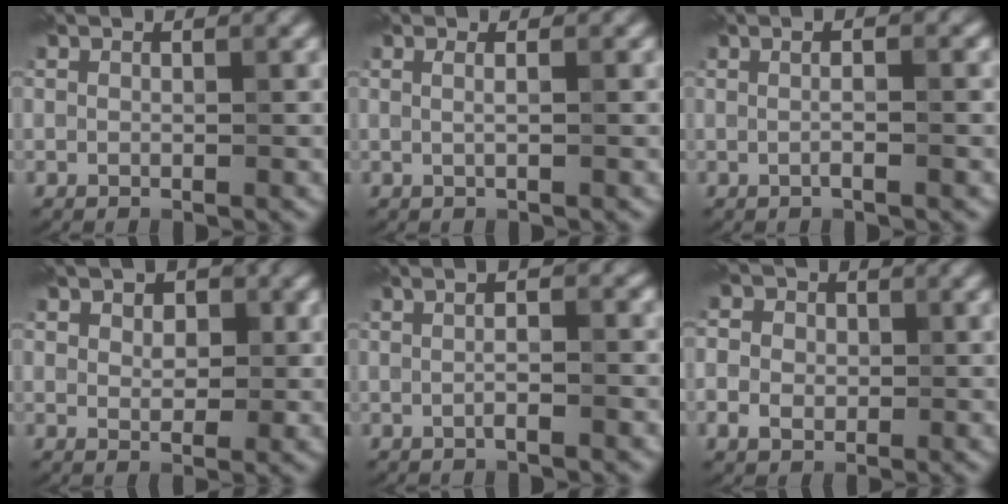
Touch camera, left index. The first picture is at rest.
{"total": 1.6, "force": [0.4, 0.7, 1.3], "torque": [-0.011, -0.006, -0.011]}
{"total": 2.8, "force": [0.5, 1.0, 2.5], "torque": [-0.010, 0.000, -0.014]}
{"total": 3.3, "force": [1.4, 2.1, 2.1], "torque": [-0.021, 0.008, 0.011]}
{"total": 2.5, "force": [0.0, 0.6, 2.5], "torque": [-0.024, -0.006, -0.010]}
{"total": 3.8, "force": [0.0, 3.3, 1.9], "torque": [-0.022, 0.007, -0.012]}